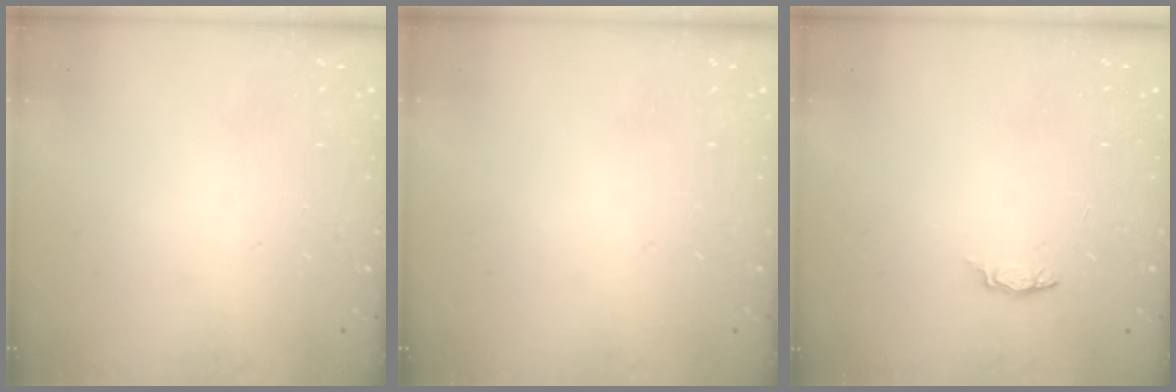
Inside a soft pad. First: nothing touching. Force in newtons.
{"total": 0.0}
{"total": 3.7, "press": 3.7, "slide": 0.3}